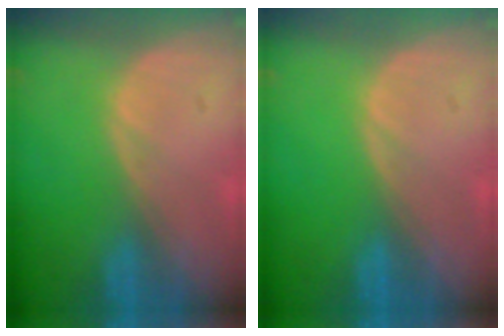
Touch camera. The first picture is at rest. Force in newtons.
{"total": 0.0}